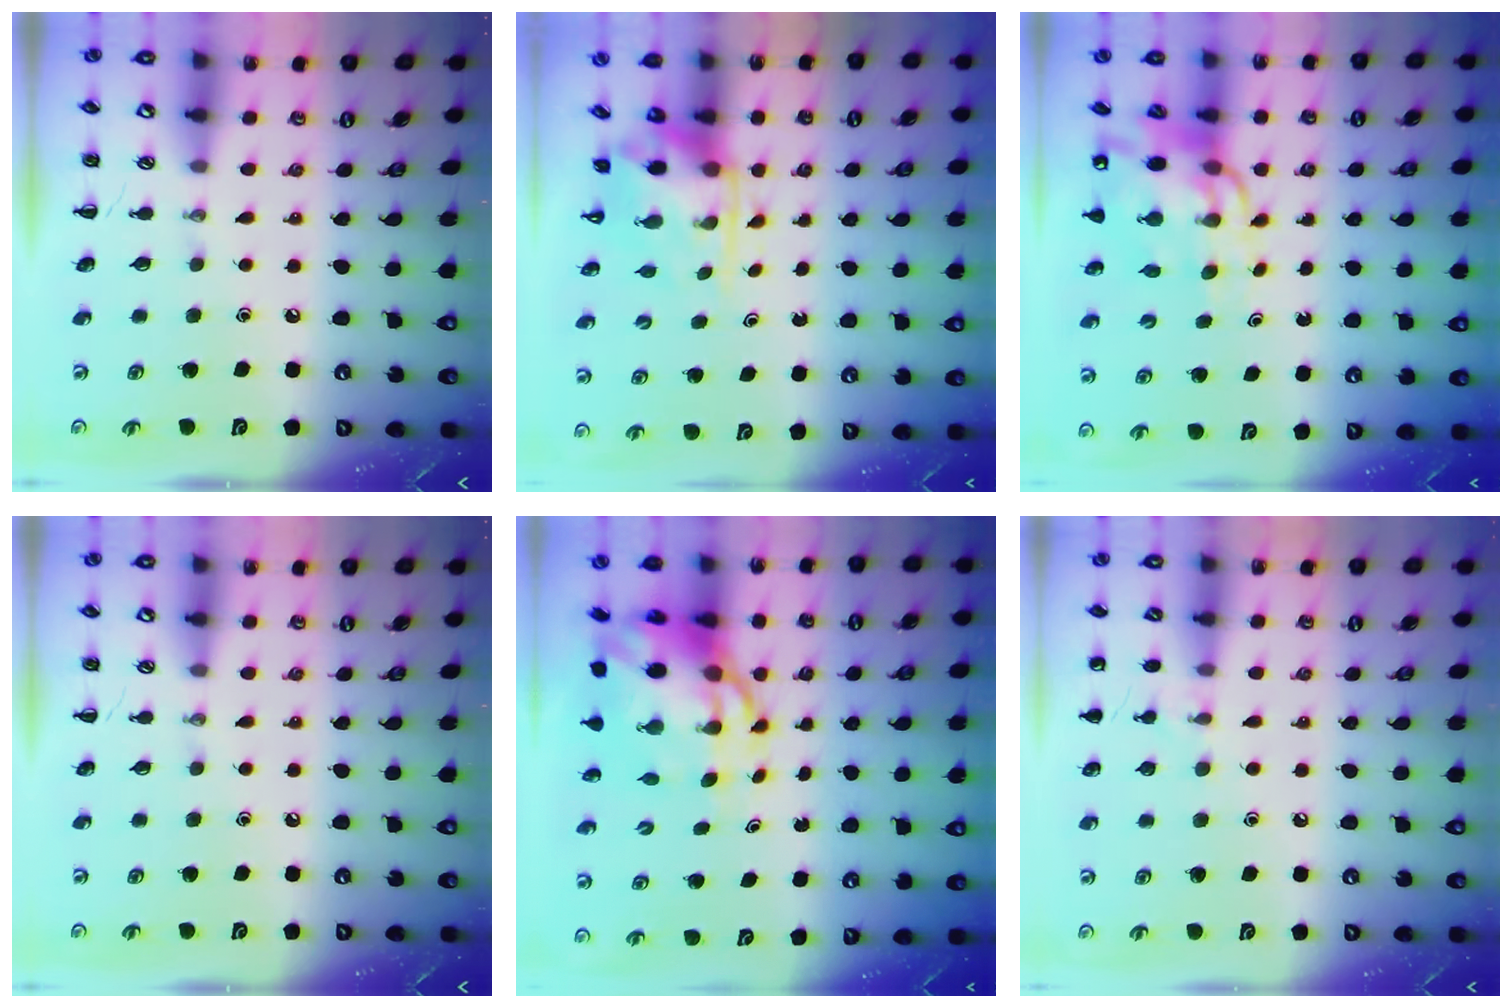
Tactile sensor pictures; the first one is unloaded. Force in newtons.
{"total": 3.2, "press": 3.2, "slide": 0.5}
{"total": 11.7, "press": 11.2, "slide": 3.6}
{"total": 0.0}
{"total": 10.2, "press": 9.9, "slide": 2.6}
{"total": 5.3, "press": 5.1, "slide": 1.4}